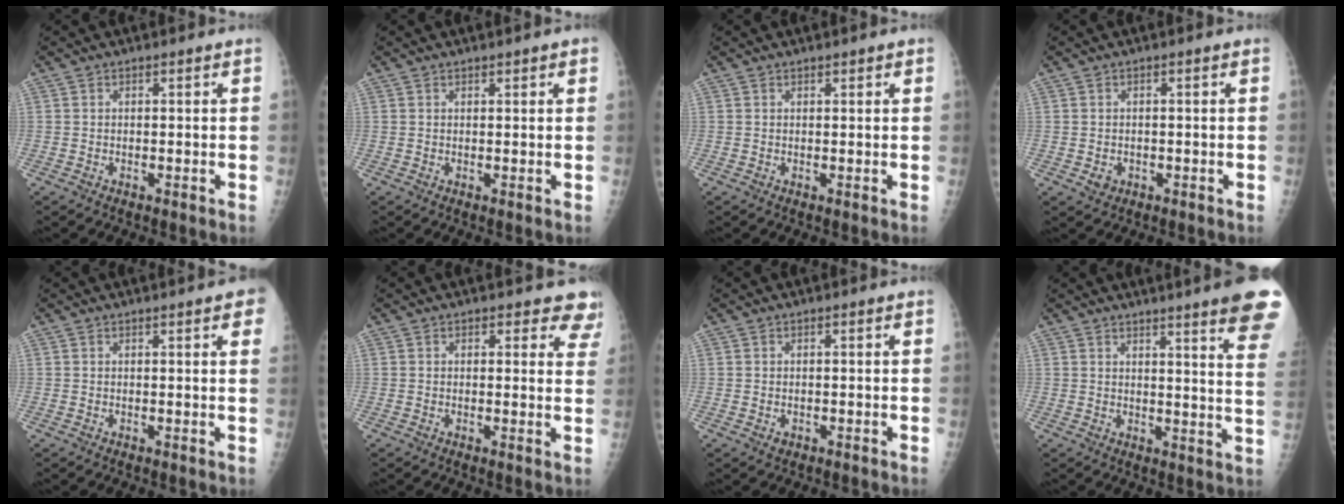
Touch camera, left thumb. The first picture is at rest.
{"total": 1.7, "force": [1.1, 0.5, 1.2], "torque": [-0.012, -0.001, 0.012]}
{"total": 0.9, "force": [0.6, 0.3, 0.6], "torque": [-0.004, -0.001, 0.008]}
{"total": 1.9, "force": [-0.5, 1.6, 0.8], "torque": [-0.005, 0.002, -0.002]}
{"total": 4.8, "force": [2.6, 0.9, 4.0], "torque": [-0.032, 0.004, 0.025]}
{"total": 6.2, "force": [5.2, 2.9, 1.5], "torque": [0.032, -0.020, 0.035]}
{"total": 0.8, "force": [-0.2, 0.7, 0.5], "torque": [-0.006, -0.001, 0.001]}
{"total": 15.7, "force": [11.3, 0.8, 10.8], "torque": [-0.110, -0.063, 0.122]}